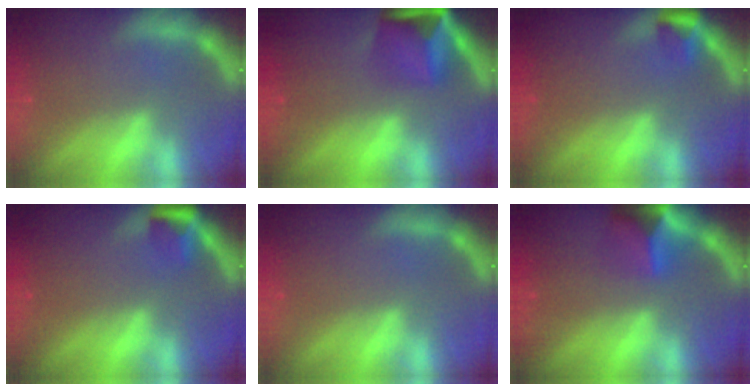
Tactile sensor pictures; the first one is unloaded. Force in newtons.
{"total": 7.4}
{"total": 1.9}
{"total": 2.4}
{"total": 0.0}
{"total": 4.9}